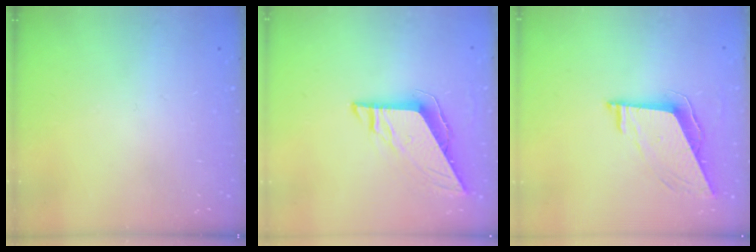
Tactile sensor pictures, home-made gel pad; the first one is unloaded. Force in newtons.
{"total": 8.1, "press": 8.1, "slide": 0.3}
{"total": 8.5, "press": 8.2, "slide": 2.2}